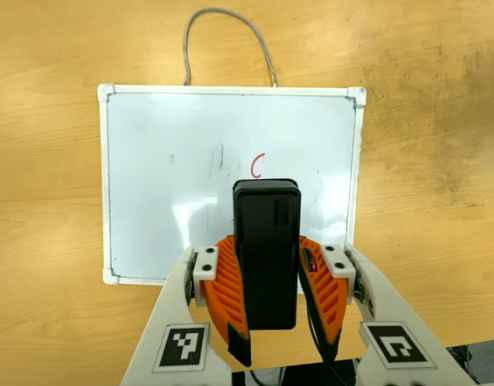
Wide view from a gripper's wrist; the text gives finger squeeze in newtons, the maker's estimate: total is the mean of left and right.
{"total": 8.6, "left": 7.7, "right": 9.4}